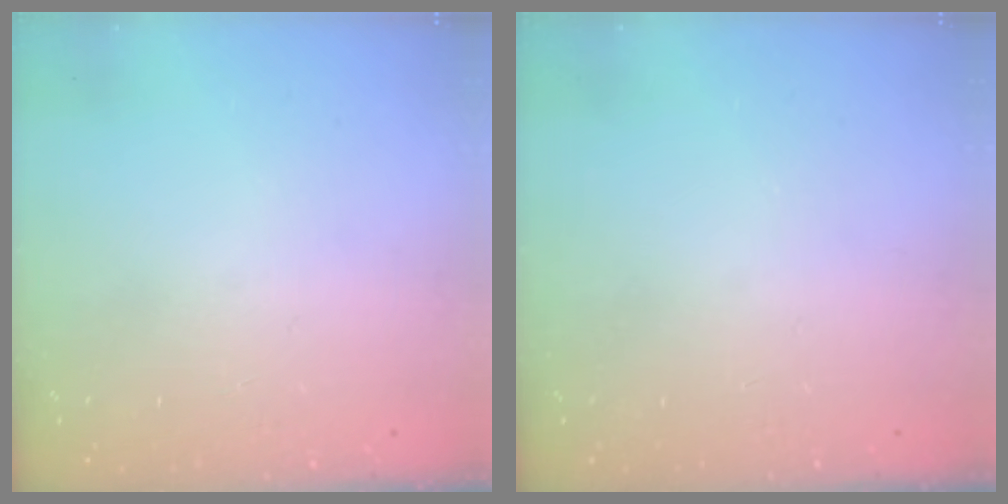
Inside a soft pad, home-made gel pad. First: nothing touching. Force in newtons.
{"total": 0.0}